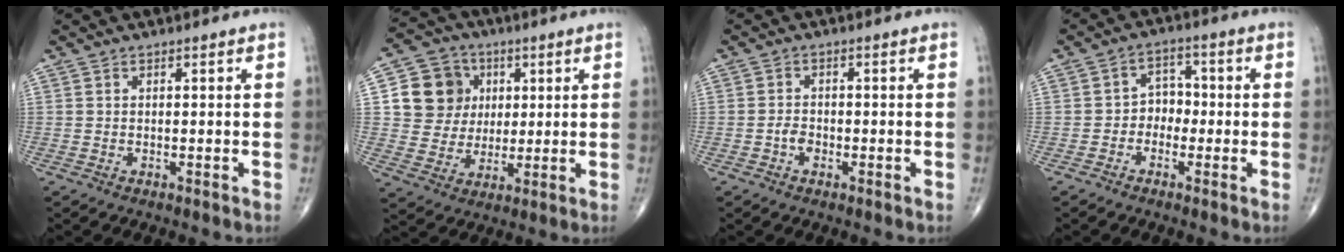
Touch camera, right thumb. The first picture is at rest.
{"total": 12.0, "force": [2.9, 10.9, 3.9], "torque": [-0.036, 0.001, 0.052]}
{"total": 2.1, "force": [-0.9, 1.5, 1.2], "torque": [-0.015, 0.007, -0.019]}
{"total": 4.5, "force": [-1.3, 3.7, 2.1], "torque": [0.000, 0.023, -0.037]}